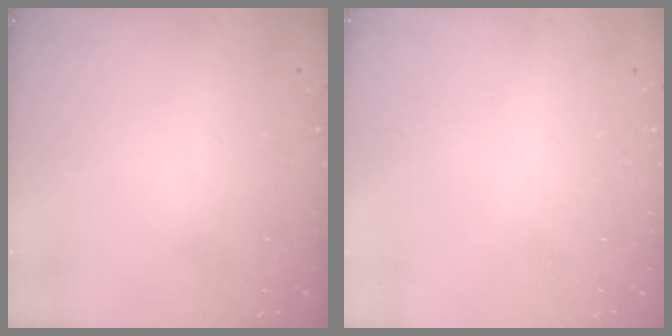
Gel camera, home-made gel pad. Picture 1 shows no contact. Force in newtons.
{"total": 0.0}